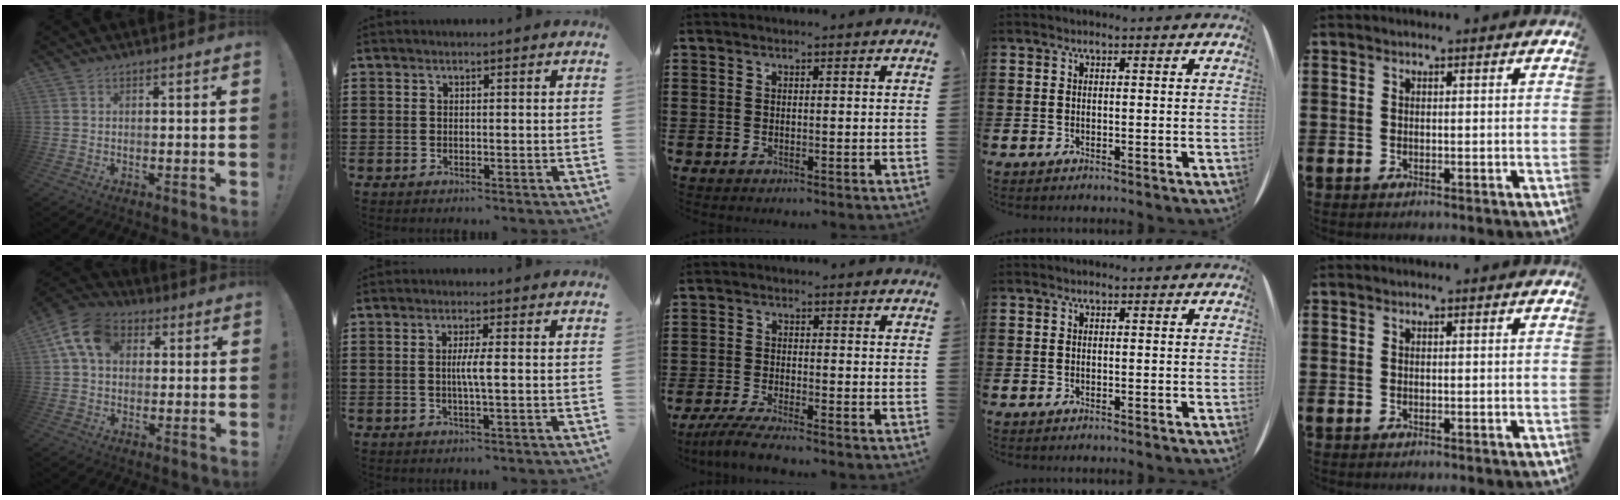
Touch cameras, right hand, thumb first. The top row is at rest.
{"thumb": {"total": 12.4, "force": [3.7, 8.9, 7.8], "torque": [-0.141, 0.006, 0.074]}, "index": {"total": 3.0, "force": [-0.1, -0.1, 3.0], "torque": [-0.055, -0.006, -0.006]}, "middle": {"total": 3.9, "force": [-3.6, 0.1, 1.7], "torque": [-0.042, -0.010, -0.073]}}